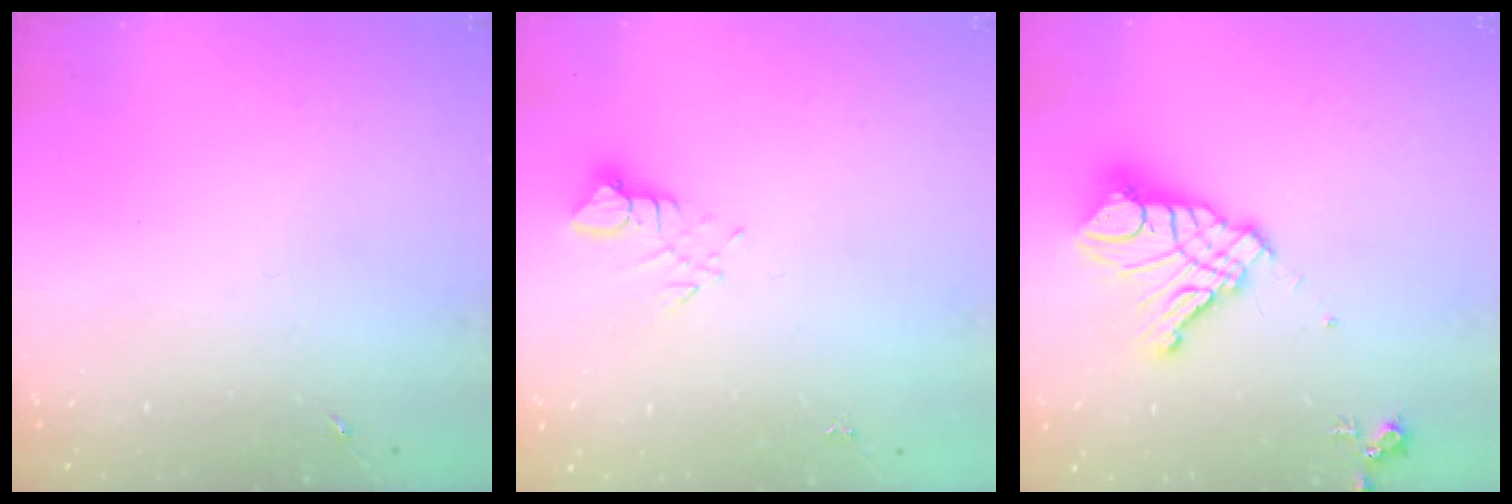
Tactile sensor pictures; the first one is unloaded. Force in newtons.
{"total": 3.2, "press": 3.2, "slide": 0.2}
{"total": 15.8, "press": 15.7, "slide": 1.7}